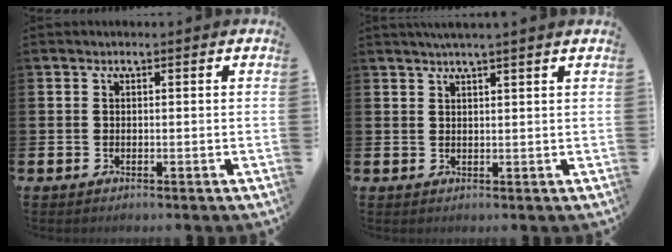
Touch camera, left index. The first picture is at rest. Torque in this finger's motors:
{"motor_torque": [0.93, -1.20, 0.22, 0.03]}